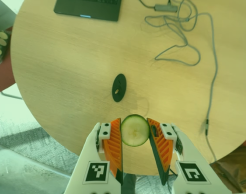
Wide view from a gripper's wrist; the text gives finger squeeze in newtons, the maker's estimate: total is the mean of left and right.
{"total": 10.3, "left": 10.7, "right": 9.9}